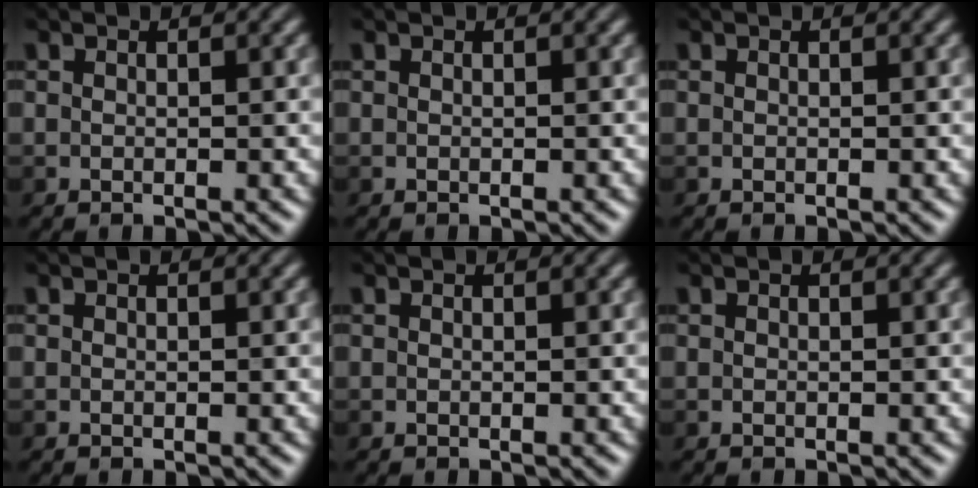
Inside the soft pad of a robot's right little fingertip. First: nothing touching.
{"total": 0.0}
{"total": 0.0}
{"total": 0.0}
{"total": 0.0}
{"total": 0.0}